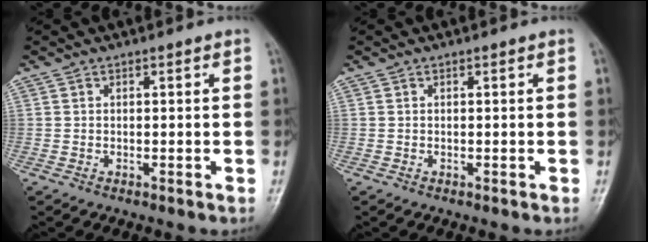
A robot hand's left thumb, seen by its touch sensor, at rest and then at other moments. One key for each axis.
{"total": 0.0}